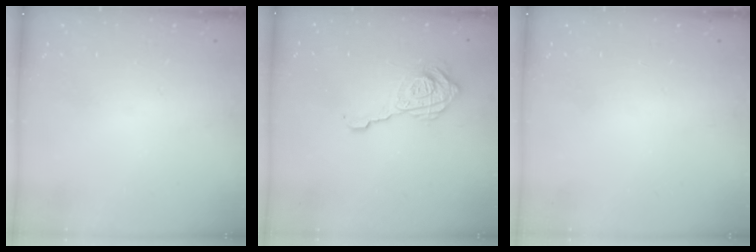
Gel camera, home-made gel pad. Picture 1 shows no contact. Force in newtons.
{"total": 13.8, "press": 13.8, "slide": 1.3}
{"total": 0.0}